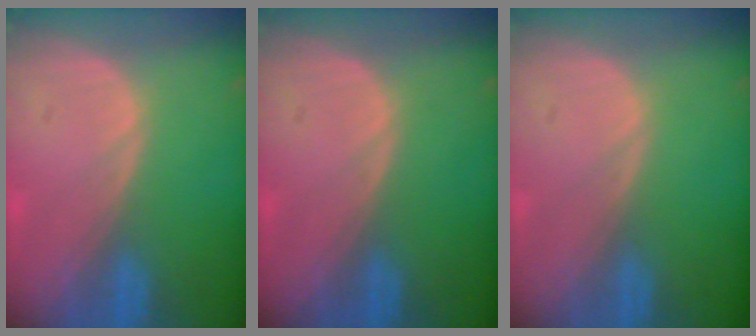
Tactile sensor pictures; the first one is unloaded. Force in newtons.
{"total": 0.0}
{"total": 0.0}